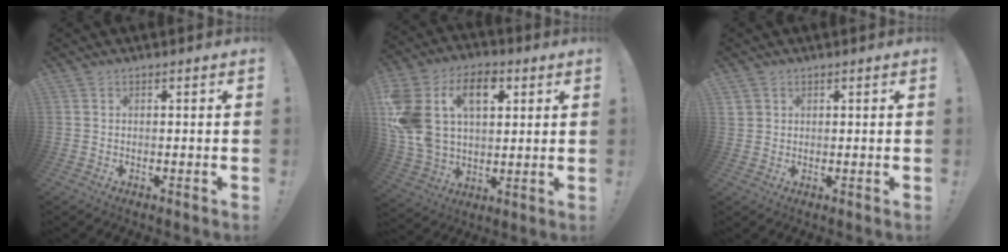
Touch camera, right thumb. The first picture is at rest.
{"total": 19.8, "force": [7.0, 13.4, 12.8], "torque": [-0.253, -0.019, 0.123]}
{"total": 2.0, "force": [1.2, 1.5, 0.4], "torque": [-0.005, -0.003, 0.023]}